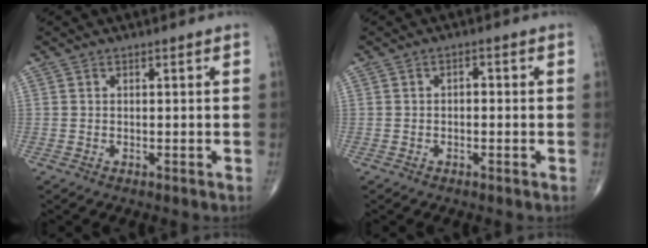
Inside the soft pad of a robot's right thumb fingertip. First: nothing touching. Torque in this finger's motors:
{"motor_torque": [-0.10, 0.05, 0.11, 0.17, 0.03]}